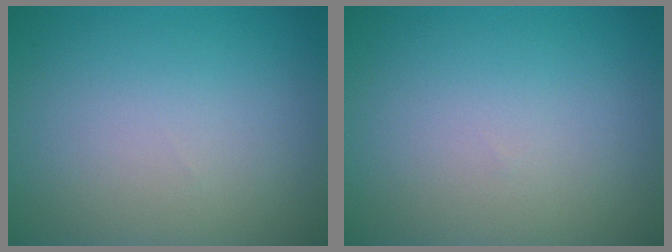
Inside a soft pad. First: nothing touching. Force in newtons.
{"total": 0.0}